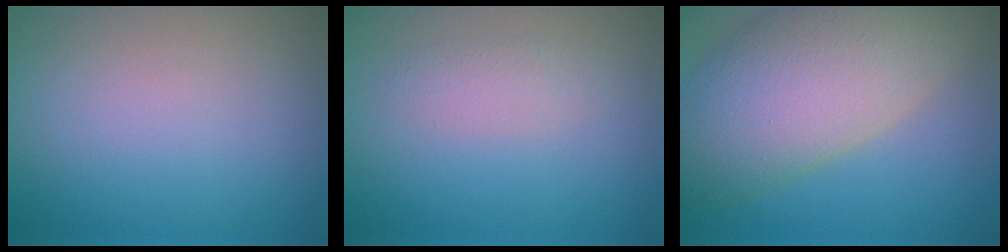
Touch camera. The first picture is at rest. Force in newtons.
{"total": 1.6, "press": 1.6, "slide": 0.2}
{"total": 11.5, "press": 11.4, "slide": 1.0}